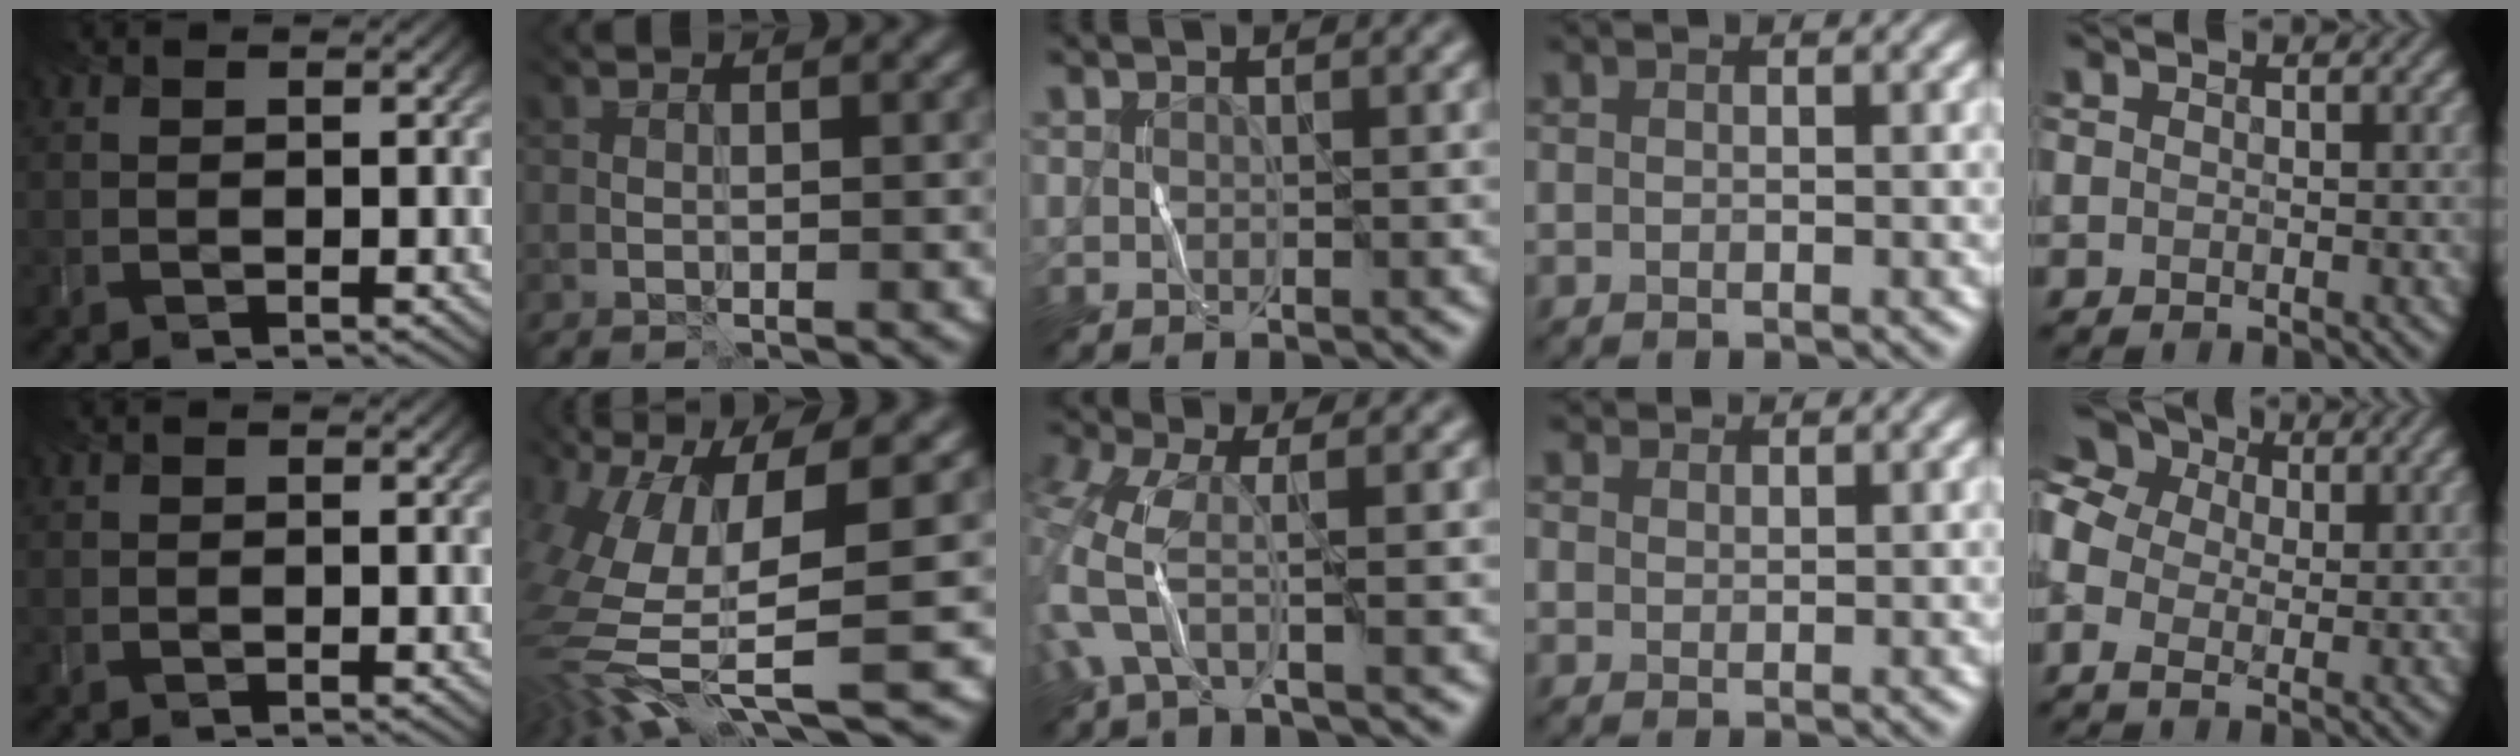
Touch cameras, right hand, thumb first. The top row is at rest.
{"thumb": {"total": 0.6, "force": [0.4, 0.3, 0.4], "torque": [0.001, 0.006, 0.004]}, "index": {"total": 11.7, "force": [-1.6, 4.0, 10.9], "torque": [-0.231, -0.006, 0.002]}, "middle": {"total": 4.2, "force": [-1.1, 1.1, 3.9], "torque": [-0.102, -0.007, -0.031]}, "ring": {"total": 1.7, "force": [1.4, 0.9, 0.3], "torque": [-0.013, -0.001, 0.030]}, "little": {"total": 6.5, "force": [0.6, 4.7, 4.4], "torque": [-0.124, 0.018, 0.009]}}